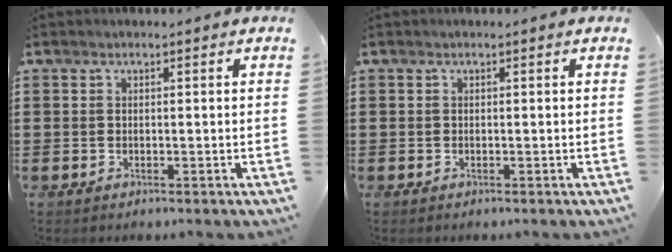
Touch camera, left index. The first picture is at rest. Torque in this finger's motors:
{"motor_torque": [0.14, 0.14, 0.00, -0.01]}